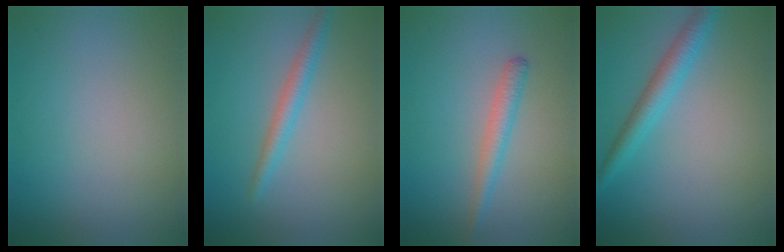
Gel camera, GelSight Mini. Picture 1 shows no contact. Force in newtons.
{"total": 2.2, "press": 2.2, "slide": 0.0}
{"total": 2.0, "press": 2.0, "slide": 0.0}
{"total": 3.1, "press": 3.1, "slide": 0.0}